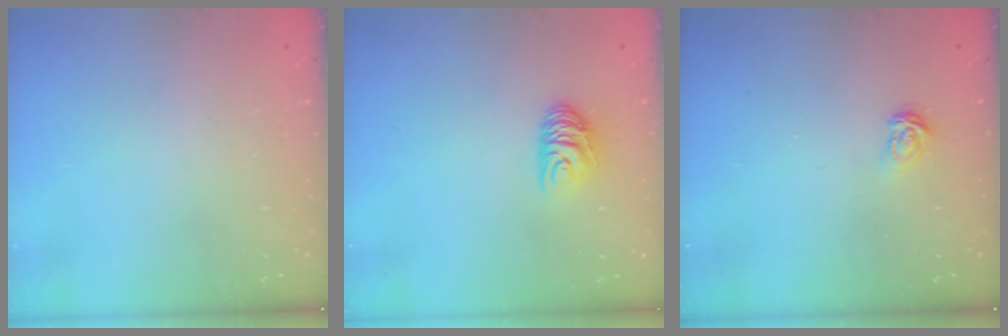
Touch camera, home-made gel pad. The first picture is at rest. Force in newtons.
{"total": 6.8, "press": 6.8, "slide": 0.5}
{"total": 3.6, "press": 3.6, "slide": 0.3}